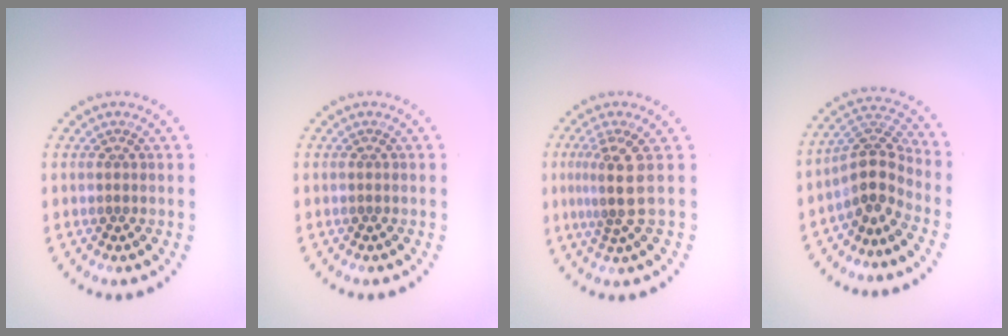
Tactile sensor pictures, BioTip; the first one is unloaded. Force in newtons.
{"total": 0.0}
{"total": 3.0, "press": 2.1, "slide": 2.1}
{"total": 3.8, "press": 2.8, "slide": 2.6}